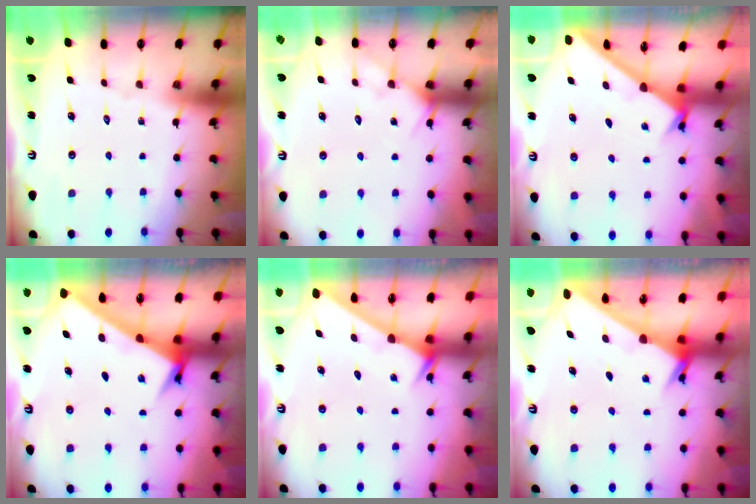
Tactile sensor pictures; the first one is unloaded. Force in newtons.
{"total": 5.5, "press": 5.5, "slide": 0.5}
{"total": 3.4, "press": 3.4, "slide": 0.3}
{"total": 4.2, "press": 4.2, "slide": 0.5}
{"total": 2.1, "press": 2.1, "slide": 0.1}
{"total": 2.1, "press": 2.1, "slide": 0.3}